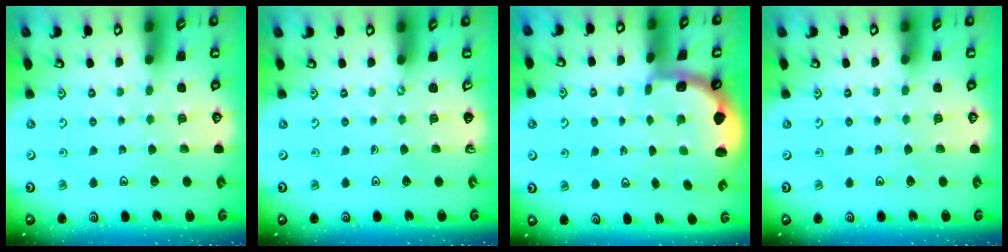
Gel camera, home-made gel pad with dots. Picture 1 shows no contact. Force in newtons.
{"total": 0.0}
{"total": 2.1, "press": 1.8, "slide": 1.0}
{"total": 0.0}